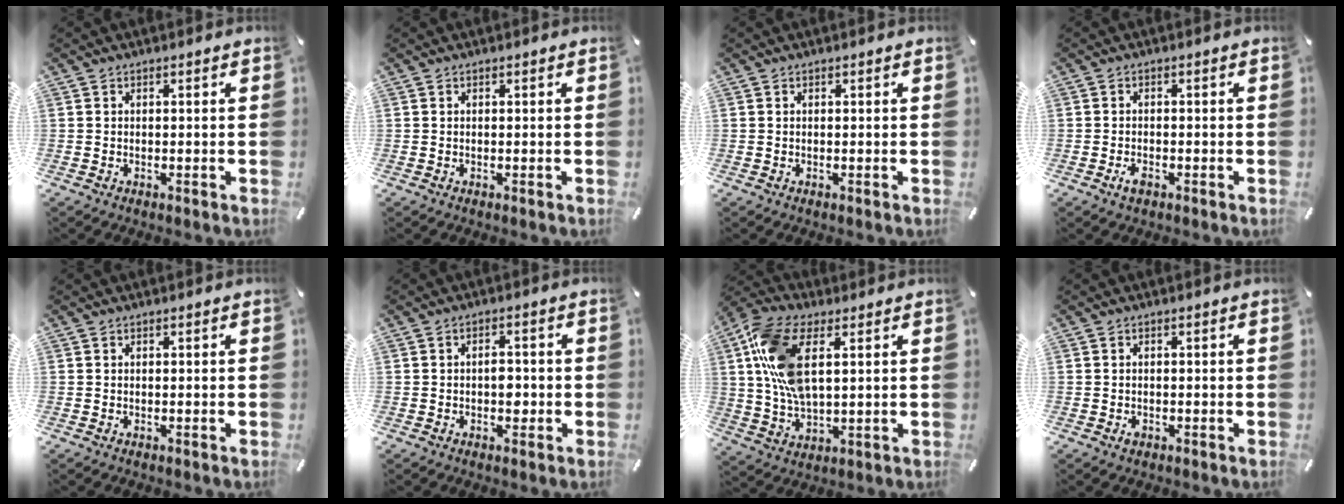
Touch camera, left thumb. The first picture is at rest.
{"total": 0.0}
{"total": 0.0}
{"total": 2.2, "force": [-1.0, 1.1, 1.5], "torque": [-0.036, 0.002, -0.021]}
{"total": 0.0}
{"total": 3.1, "force": [-0.6, 2.1, 2.3], "torque": [-0.027, -0.001, -0.015]}
{"total": 14.5, "force": [4.7, 7.5, 11.4], "torque": [-0.262, -0.003, 0.087]}
{"total": 1.0, "force": [-0.4, 0.7, 0.6], "torque": [-0.013, 0.001, -0.008]}